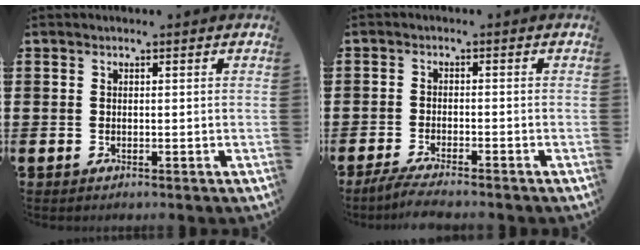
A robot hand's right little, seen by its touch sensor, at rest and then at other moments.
{"total": 2.5, "force": [-2.2, -0.1, 1.3], "torque": [-0.020, 0.000, -0.041]}